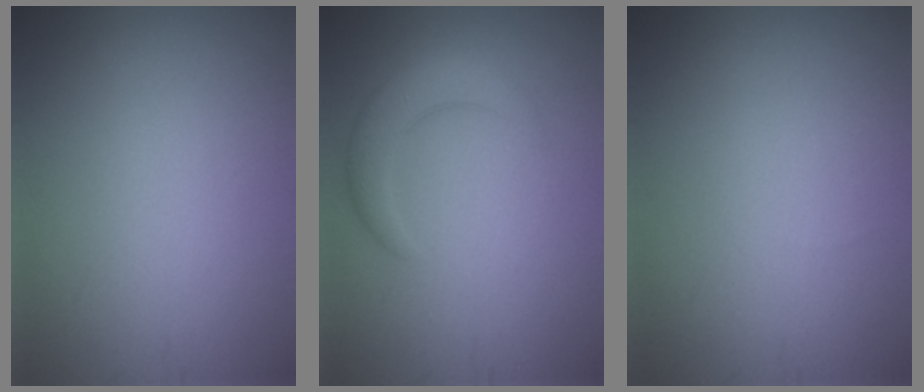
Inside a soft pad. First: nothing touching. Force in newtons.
{"total": 3.4, "press": 3.4, "slide": 0.2}
{"total": 0.0}